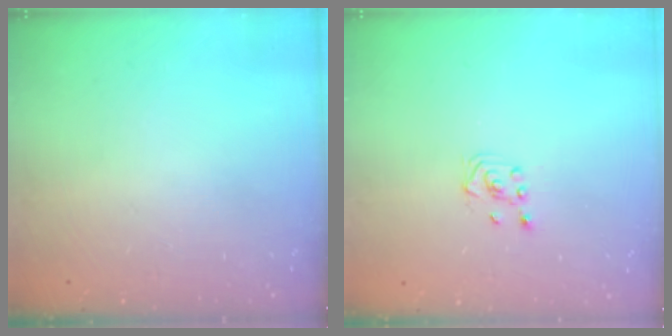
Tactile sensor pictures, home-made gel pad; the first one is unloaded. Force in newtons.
{"total": 2.3, "press": 2.2, "slide": 0.8}